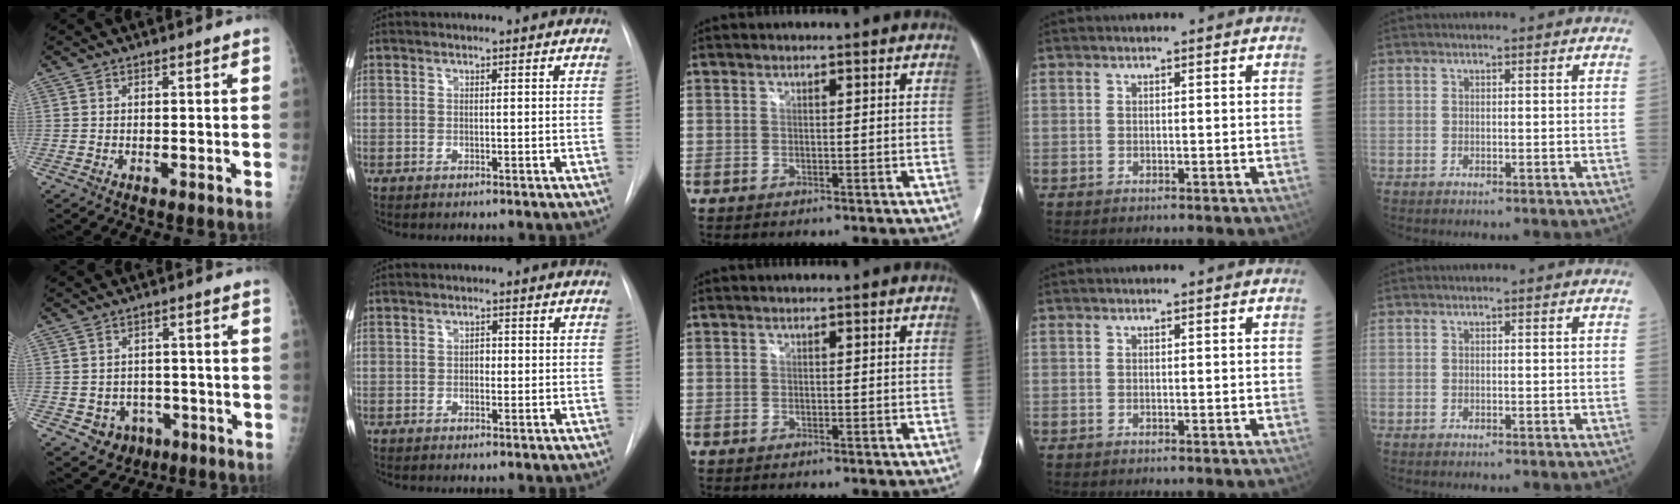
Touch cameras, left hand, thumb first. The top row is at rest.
{"thumb": {"total": 6.9, "force": [-2.8, 5.9, 2.2], "torque": [-0.014, 0.023, -0.028]}, "index": {"total": 1.3, "force": [-0.1, 0.9, 0.9], "torque": [-0.010, 0.004, -0.004]}}